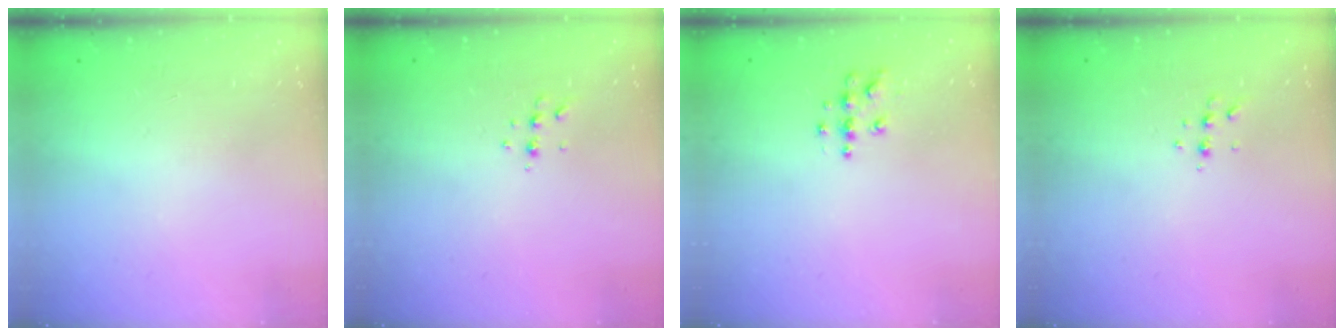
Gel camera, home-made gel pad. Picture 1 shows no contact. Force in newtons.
{"total": 4.3, "press": 4.2, "slide": 0.6}
{"total": 4.9, "press": 4.9, "slide": 0.1}
{"total": 4.3, "press": 4.2, "slide": 0.6}